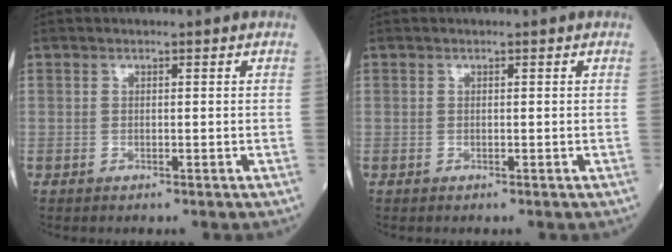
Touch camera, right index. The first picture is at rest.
{"total": 0.0}